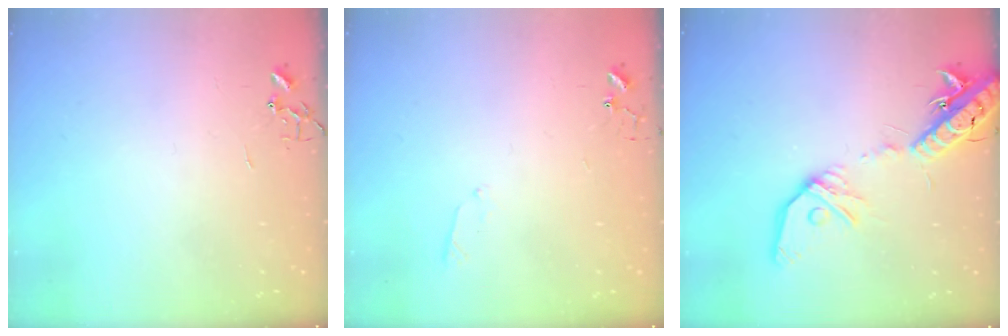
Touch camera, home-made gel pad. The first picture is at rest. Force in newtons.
{"total": 4.1, "press": 4.0, "slide": 0.8}
{"total": 17.2, "press": 16.8, "slide": 3.7}